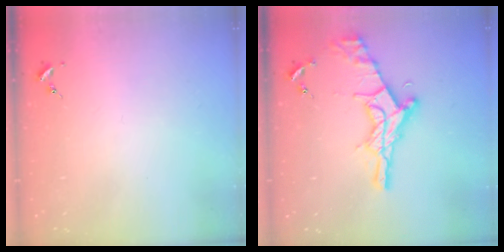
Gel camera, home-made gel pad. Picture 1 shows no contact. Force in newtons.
{"total": 19.0, "press": 18.9, "slide": 1.3}